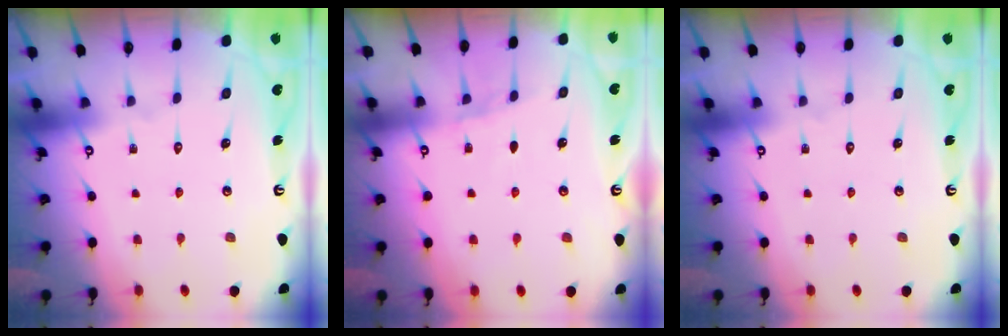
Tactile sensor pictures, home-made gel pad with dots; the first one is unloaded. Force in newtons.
{"total": 3.8, "press": 3.6, "slide": 1.1}
{"total": 0.0}